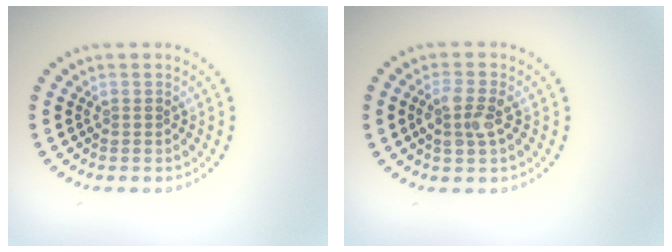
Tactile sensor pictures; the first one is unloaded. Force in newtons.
{"total": 2.5, "press": 2.5, "slide": 0.5}